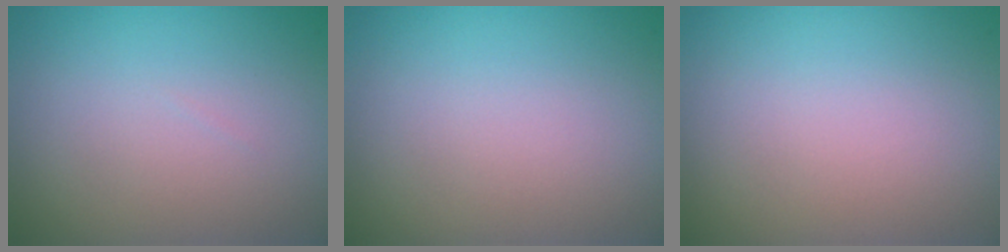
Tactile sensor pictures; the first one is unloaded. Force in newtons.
{"total": 0.0}
{"total": 0.0}